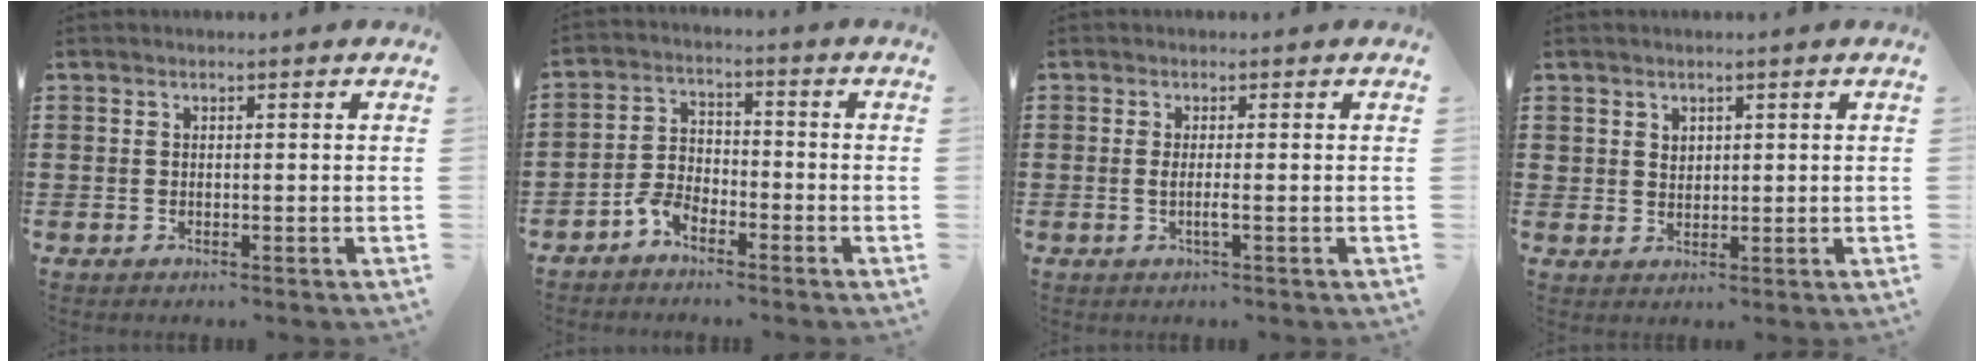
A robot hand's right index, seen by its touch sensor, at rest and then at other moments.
{"total": 4.3, "force": [-3.3, 2.2, 1.8], "torque": [-0.047, 0.008, -0.067]}
{"total": 1.8, "force": [-0.4, -0.1, 1.7], "torque": [-0.032, -0.003, -0.009]}
{"total": 1.8, "force": [1.3, 1.2, 0.3], "torque": [-0.008, 0.005, 0.025]}